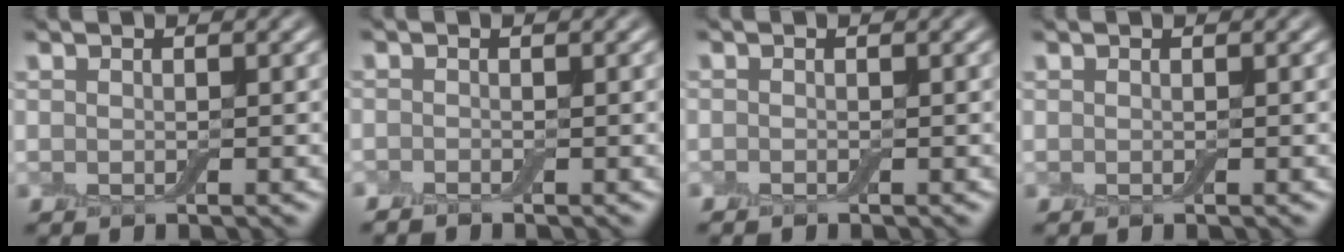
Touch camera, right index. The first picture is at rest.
{"total": 0.9, "force": [-0.8, 0.4, 0.1], "torque": [-0.004, -0.001, -0.019]}
{"total": 0.5, "force": [-0.4, 0.3, 0.1], "torque": [-0.002, 0.000, -0.009]}
{"total": 0.0}